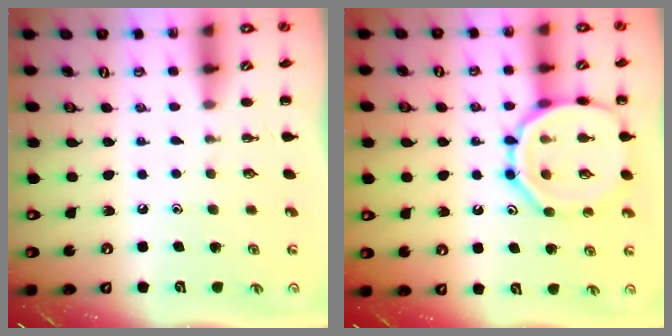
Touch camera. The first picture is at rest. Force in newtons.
{"total": 15.3, "press": 15.2, "slide": 1.4}